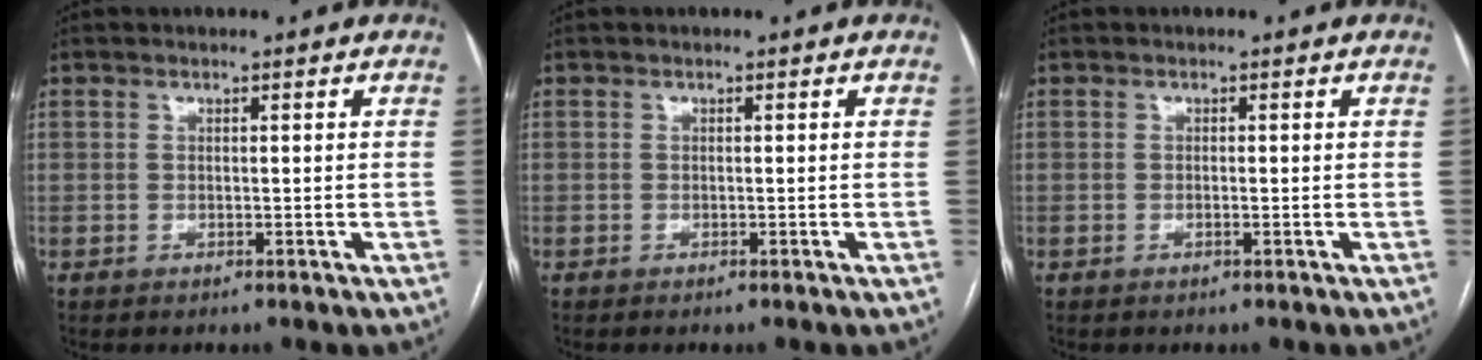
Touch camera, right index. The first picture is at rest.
{"total": 0.0}
{"total": 0.5, "force": [-0.1, 0.1, 0.5], "torque": [-0.010, -0.001, -0.002]}